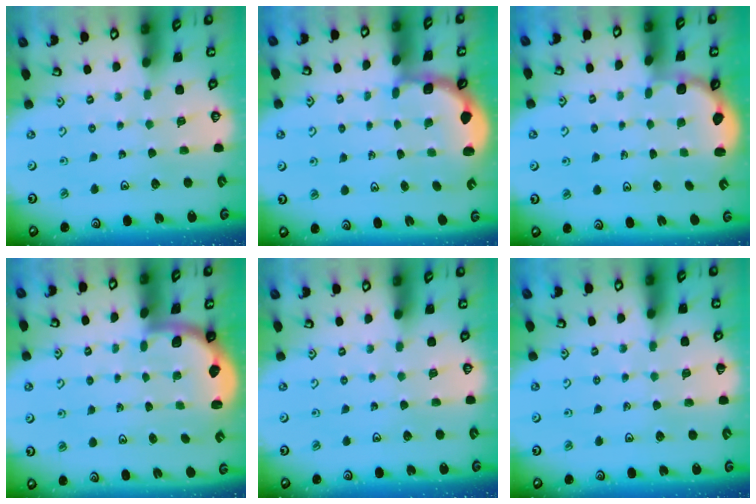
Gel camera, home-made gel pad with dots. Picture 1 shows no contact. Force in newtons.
{"total": 2.5, "press": 2.3, "slide": 1.1}
{"total": 2.9, "press": 2.6, "slide": 1.2}
{"total": 2.2, "press": 2.0, "slide": 1.1}
{"total": 0.0}
{"total": 1.9, "press": 1.9, "slide": 0.3}